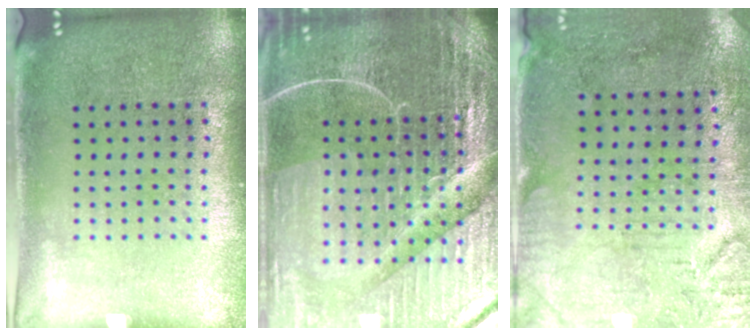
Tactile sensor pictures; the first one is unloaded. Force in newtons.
{"total": 6.4, "press": 5.7, "slide": 2.9}
{"total": 3.3, "press": 2.6, "slide": 2.0}